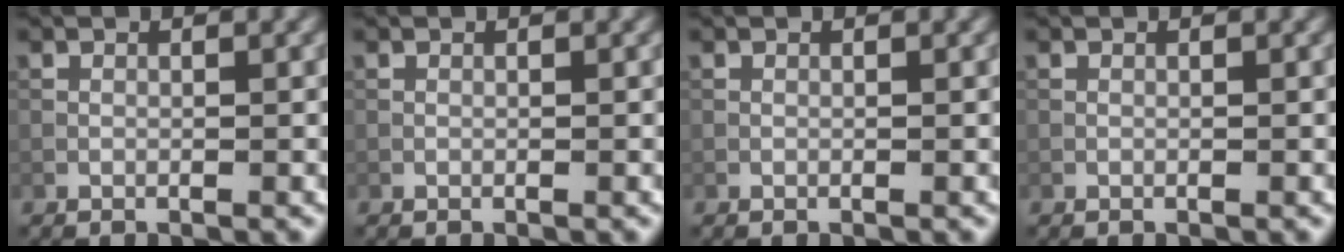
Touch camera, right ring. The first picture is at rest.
{"total": 0.0}
{"total": 0.0}
{"total": 0.0}